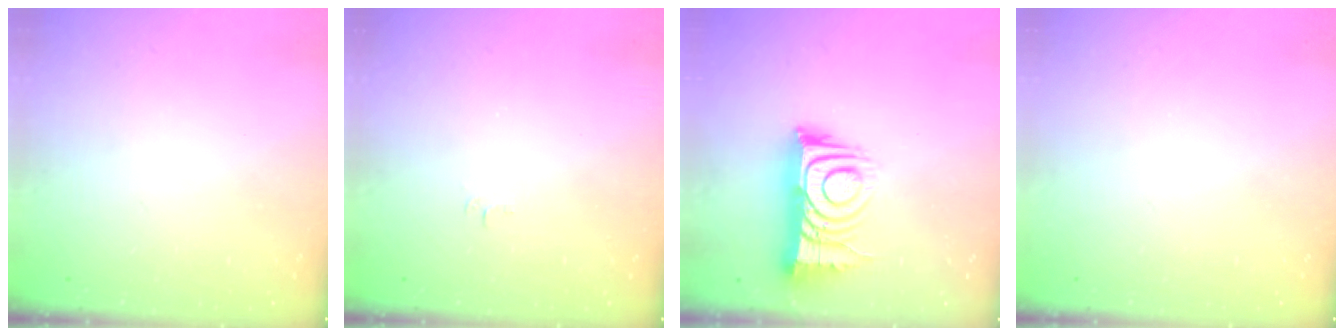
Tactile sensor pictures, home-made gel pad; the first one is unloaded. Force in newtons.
{"total": 4.0, "press": 3.9, "slide": 0.3}
{"total": 12.7, "press": 12.7, "slide": 0.9}
{"total": 0.0}